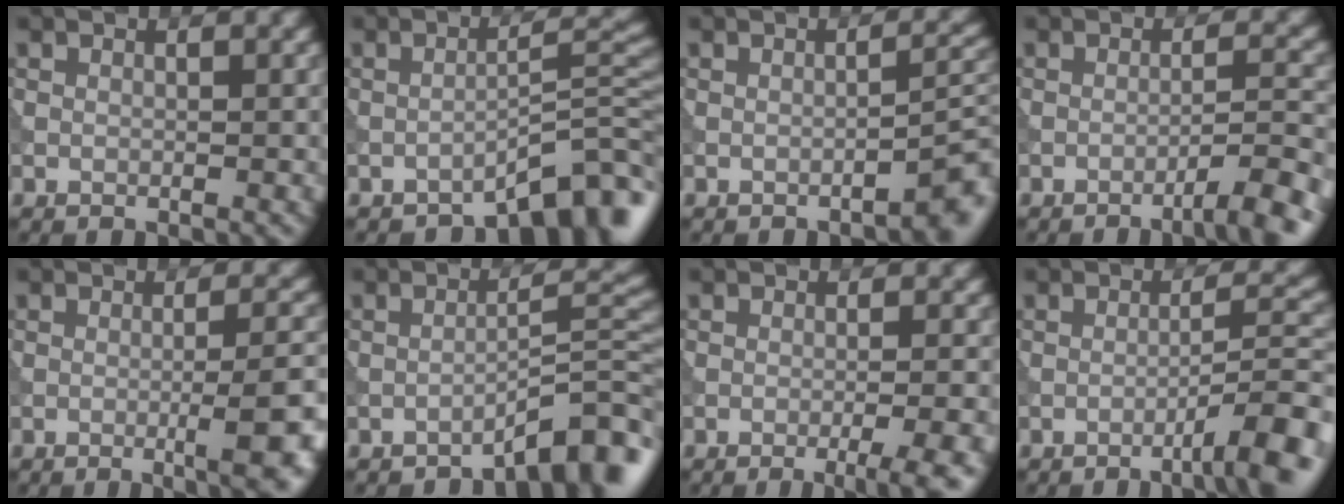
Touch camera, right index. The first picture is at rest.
{"total": 6.0, "force": [-4.6, 1.1, 3.7], "torque": [-0.038, 0.016, -0.070]}
{"total": 3.0, "force": [-1.9, 0.5, 2.3], "torque": [-0.020, 0.019, -0.035]}
{"total": 4.8, "force": [-2.9, 0.6, 3.7], "torque": [-0.045, 0.014, -0.053]}
{"total": 7.2, "force": [-1.9, 2.0, 6.6], "torque": [-0.070, 0.003, -0.023]}
{"total": 5.4, "force": [-4.2, 0.7, 3.4], "torque": [-0.037, 0.022, -0.066]}
{"total": 5.8, "force": [-3.0, 1.4, 4.8], "torque": [-0.046, 0.009, -0.041]}
{"total": 6.8, "force": [-3.7, 1.1, 5.6], "torque": [-0.069, 0.019, -0.061]}